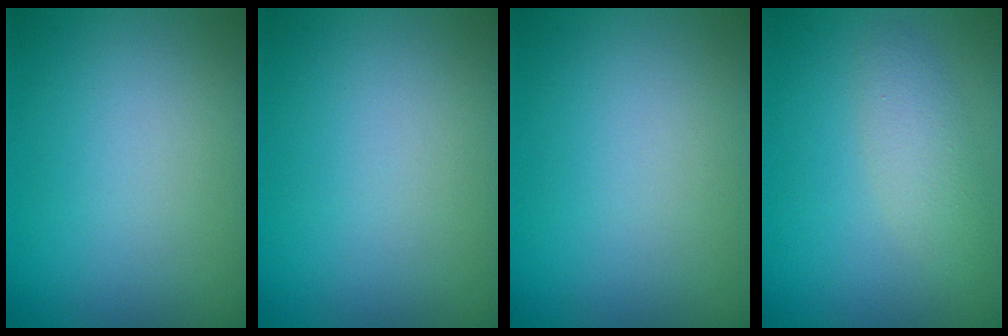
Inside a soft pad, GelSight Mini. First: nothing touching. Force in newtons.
{"total": 0.0}
{"total": 0.0}
{"total": 2.4, "press": 2.4, "slide": 0.1}